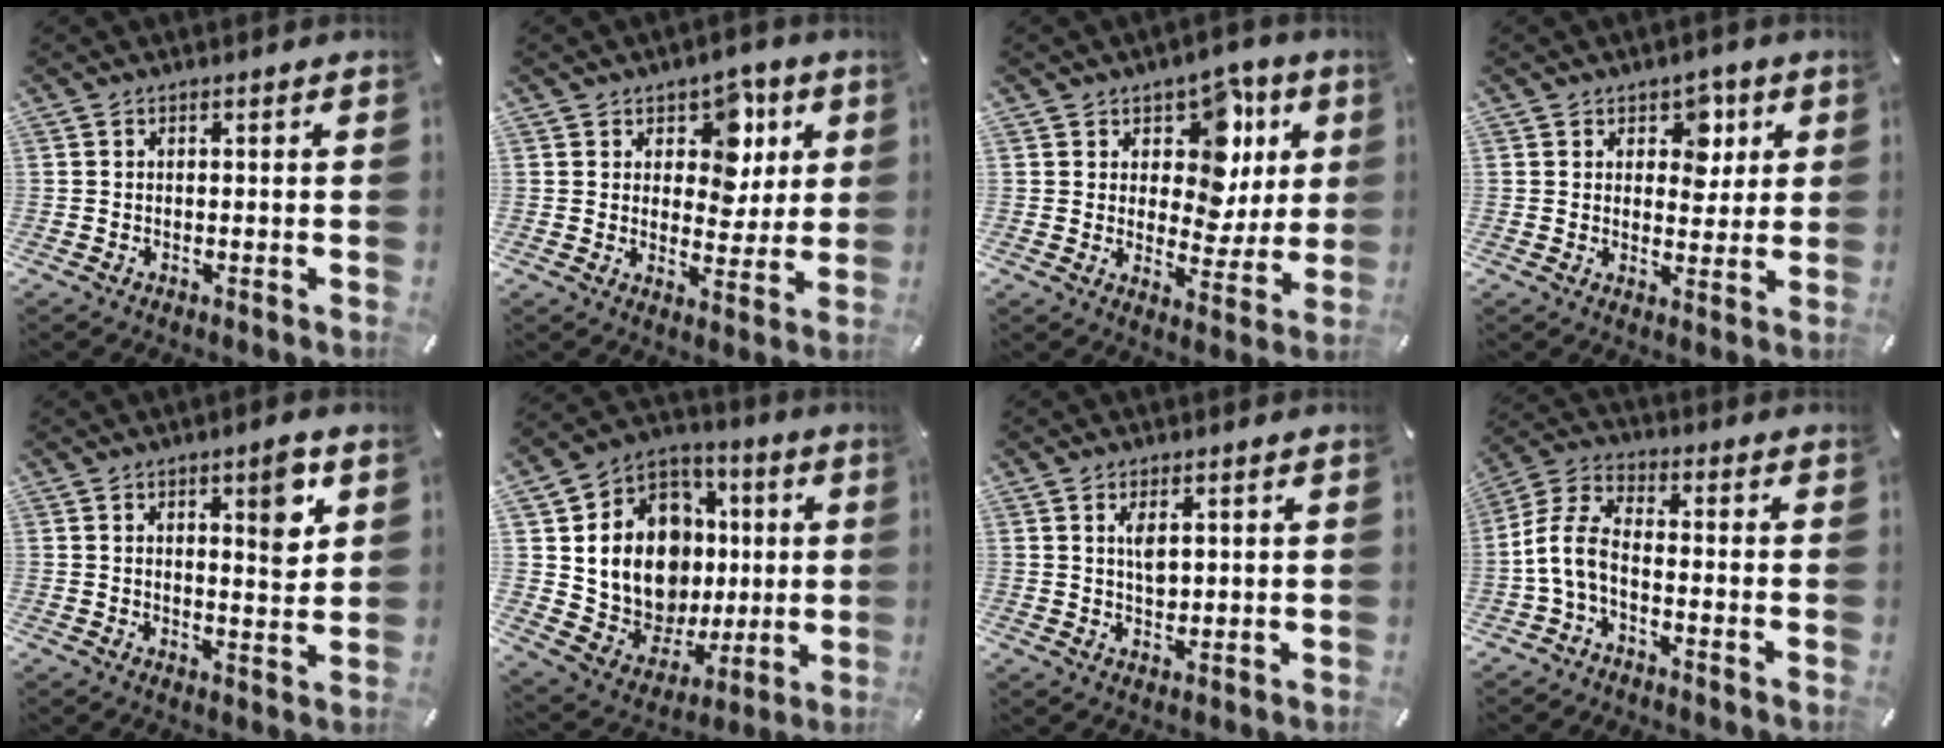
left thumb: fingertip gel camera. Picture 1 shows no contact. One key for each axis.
{"total": 9.4, "fx": 4.0, "fy": 7.2, "fz": 4.5, "tx": -0.050, "ty": -0.020, "tz": 0.066}
{"total": 13.4, "fx": 5.5, "fy": 9.7, "fz": 7.4, "tx": -0.101, "ty": -0.034, "tz": 0.100}
{"total": 6.6, "fx": 2.5, "fy": 5.1, "fz": 3.4, "tx": -0.026, "ty": -0.007, "tz": 0.034}
{"total": 8.0, "fx": 3.7, "fy": 2.8, "fz": 6.5, "tx": -0.076, "ty": -0.021, "tz": 0.051}
{"total": 15.5, "fx": 1.7, "fy": 13.1, "fz": 8.1, "tx": -0.158, "ty": -0.032, "tz": 0.046}
{"total": 3.9, "fx": 1.3, "fy": 2.2, "fz": 2.9, "tx": -0.055, "ty": -0.005, "tz": 0.017}
{"total": 7.5, "fx": -3.1, "fy": 4.1, "fz": 5.5, "tx": -0.130, "ty": 0.001, "tz": -0.059}